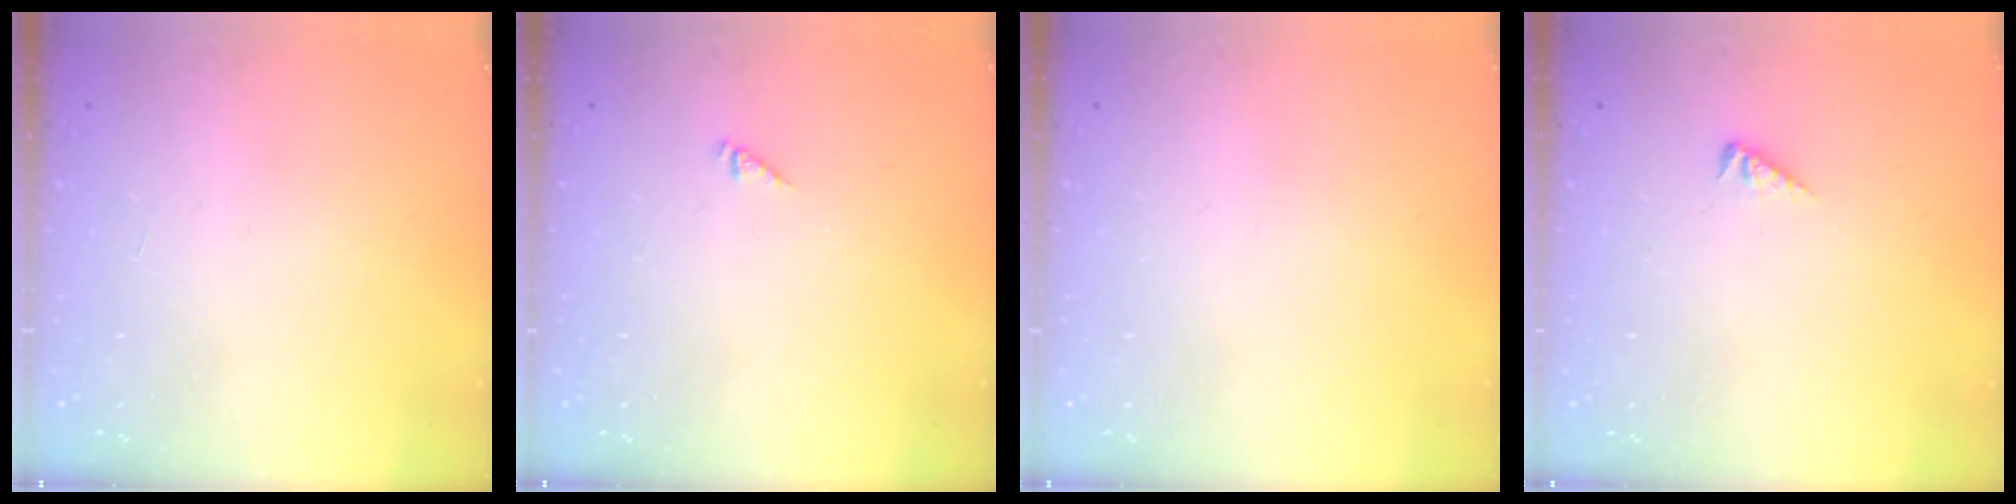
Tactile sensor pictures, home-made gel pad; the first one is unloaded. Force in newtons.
{"total": 0.0}
{"total": 0.0}
{"total": 2.1, "press": 2.1, "slide": 0.4}